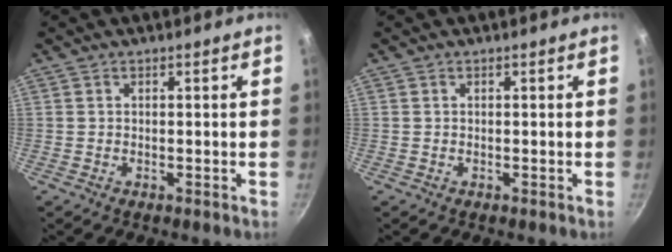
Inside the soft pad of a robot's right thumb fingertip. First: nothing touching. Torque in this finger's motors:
{"motor_torque": [-0.04, 0.01, 0.00, 0.00, 0.00]}